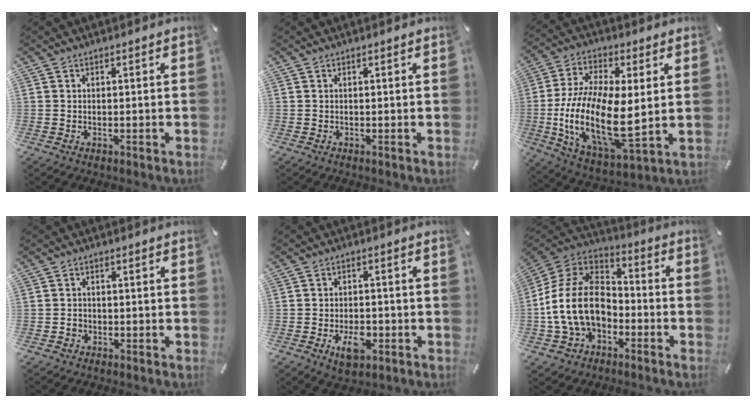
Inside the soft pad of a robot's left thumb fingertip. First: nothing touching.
{"total": 0.0}
{"total": 18.8, "force": [-0.1, 9.7, 16.1], "torque": [-0.331, -0.023, 0.007]}
{"total": 1.4, "force": [-0.6, 1.3, 0.3], "torque": [-0.007, 0.006, -0.014]}
{"total": 6.3, "force": [-2.4, 3.8, 4.5], "torque": [-0.072, 0.003, -0.045]}
{"total": 16.0, "force": [-4.7, 12.1, 9.3], "torque": [-0.207, 0.035, -0.085]}